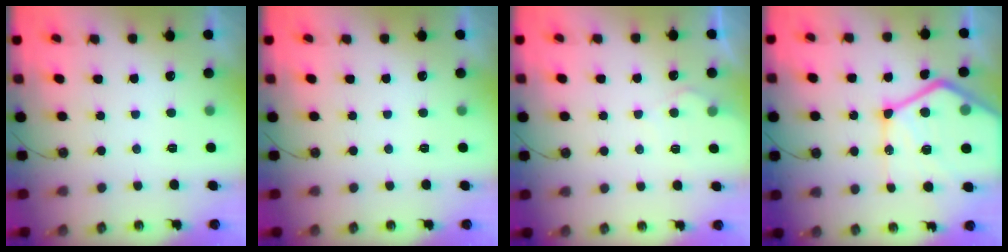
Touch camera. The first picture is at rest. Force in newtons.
{"total": 0.0}
{"total": 4.8, "press": 4.7, "slide": 0.6}
{"total": 26.9, "press": 26.8, "slide": 2.9}